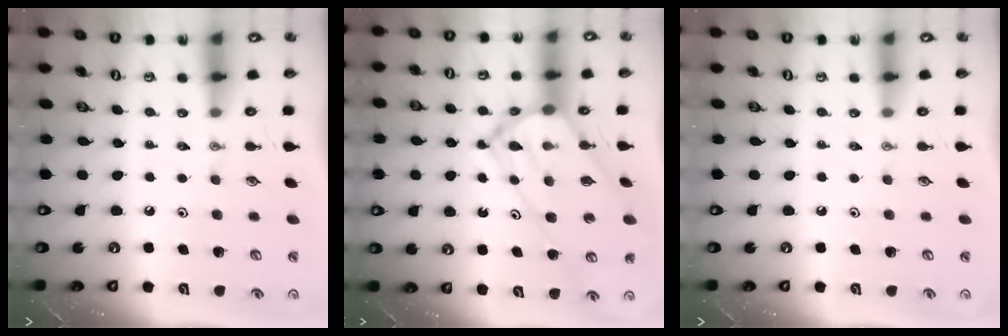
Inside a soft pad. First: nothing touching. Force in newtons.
{"total": 15.7, "press": 15.6, "slide": 1.4}
{"total": 0.0}